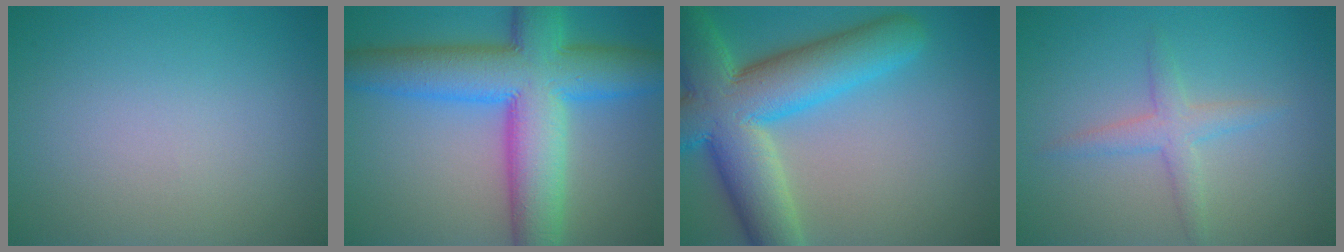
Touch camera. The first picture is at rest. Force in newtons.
{"total": 12.5, "press": 12.5, "slide": 0.2}
{"total": 11.7, "press": 11.6, "slide": 0.5}
{"total": 2.3, "press": 2.3, "slide": 0.1}